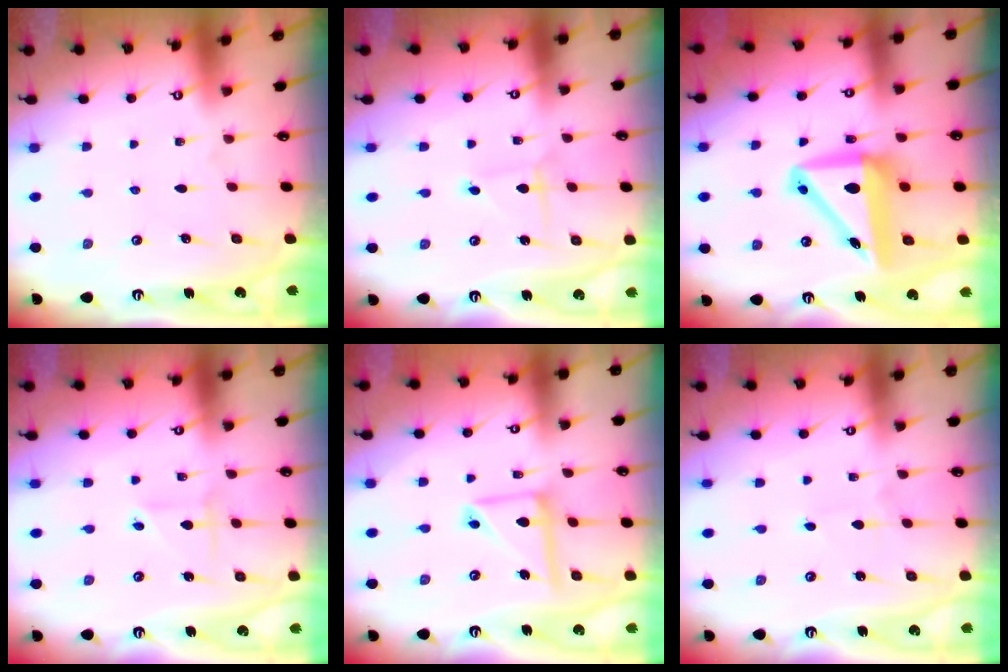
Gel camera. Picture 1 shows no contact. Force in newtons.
{"total": 3.0, "press": 3.0, "slide": 0.2}
{"total": 11.5, "press": 11.1, "slide": 3.2}
{"total": 2.4, "press": 2.4, "slide": 0.2}
{"total": 11.2, "press": 11.1, "slide": 1.0}
{"total": 1.6, "press": 1.6, "slide": 0.1}